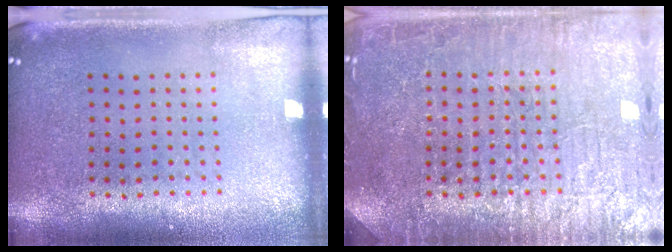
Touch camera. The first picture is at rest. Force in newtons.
{"total": 7.2, "press": 7.2, "slide": 1.1}